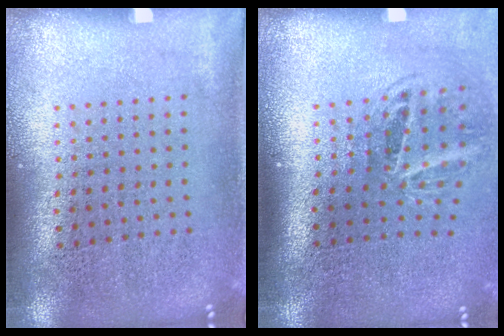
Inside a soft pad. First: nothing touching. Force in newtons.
{"total": 1.9, "press": 1.2, "slide": 1.5}